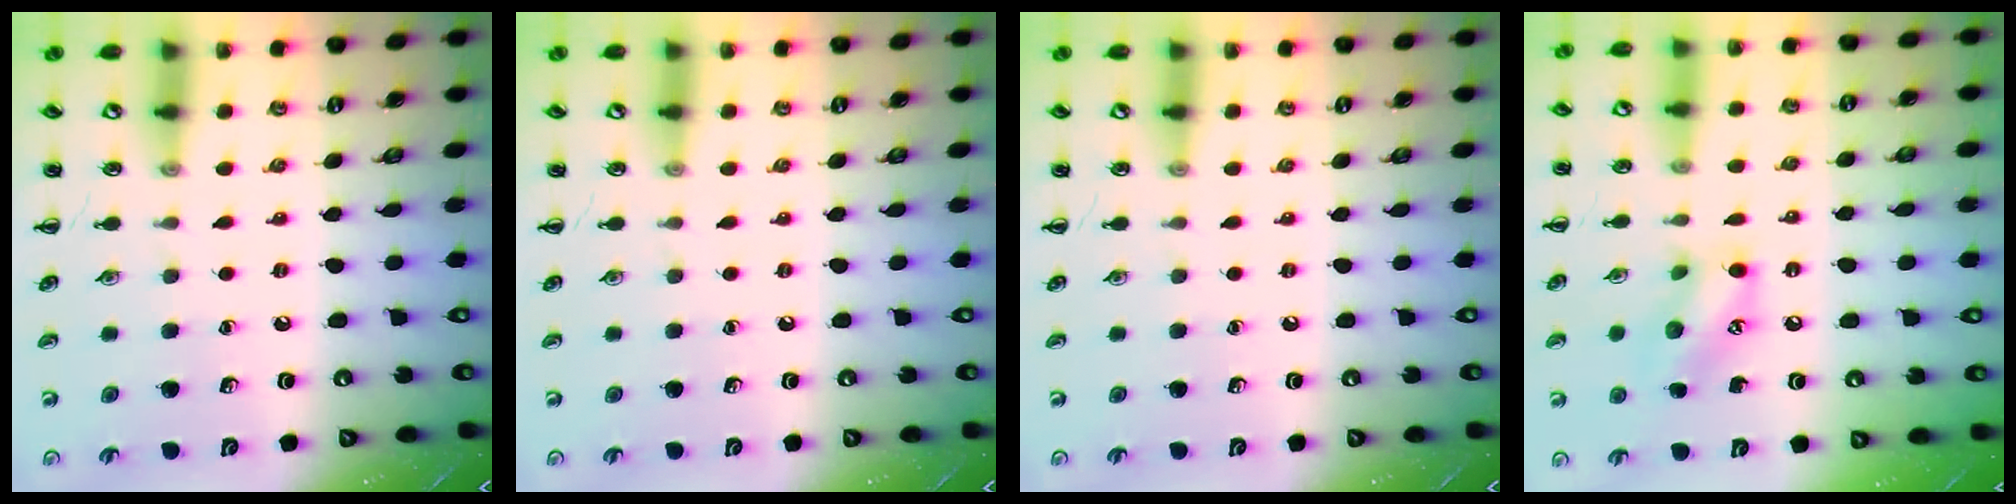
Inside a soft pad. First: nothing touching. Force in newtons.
{"total": 0.0}
{"total": 0.0}
{"total": 10.7, "press": 10.7, "slide": 0.3}